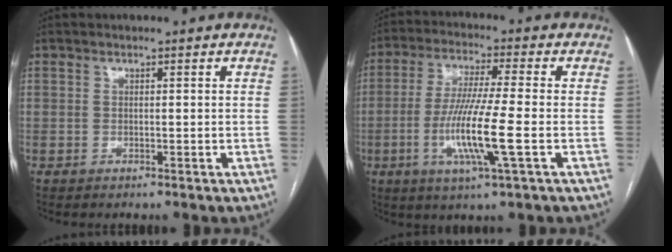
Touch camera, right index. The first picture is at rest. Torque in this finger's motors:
{"motor_torque": [1.51, -0.13, 0.43, 0.20]}